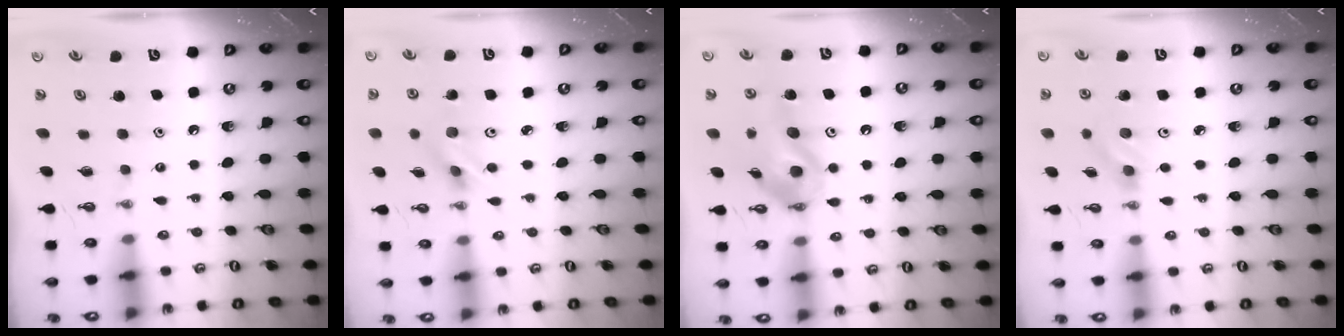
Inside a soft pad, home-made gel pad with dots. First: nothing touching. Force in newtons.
{"total": 4.7, "press": 3.1, "slide": 3.5}
{"total": 11.4, "press": 11.3, "slide": 1.2}
{"total": 3.9, "press": 3.6, "slide": 1.5}